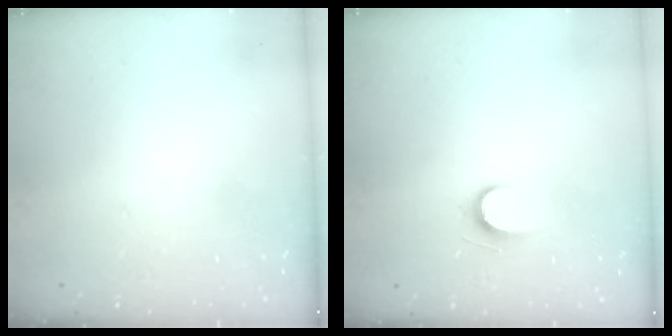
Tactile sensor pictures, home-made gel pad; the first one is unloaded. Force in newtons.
{"total": 6.0, "press": 6.0, "slide": 0.7}